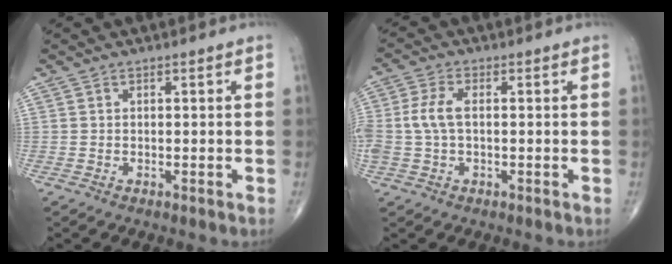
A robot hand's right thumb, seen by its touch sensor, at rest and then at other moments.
{"total": 5.5, "force": [0.0, 2.9, 4.7], "torque": [-0.125, 0.015, -0.001]}